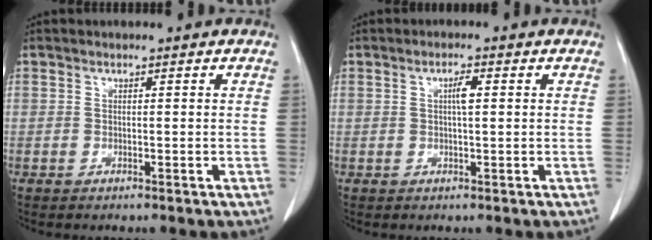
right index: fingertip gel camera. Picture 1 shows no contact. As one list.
[{"total": 2.2, "force": [0.4, 0.3, 2.1], "torque": [-0.040, 0.003, 0.008]}]